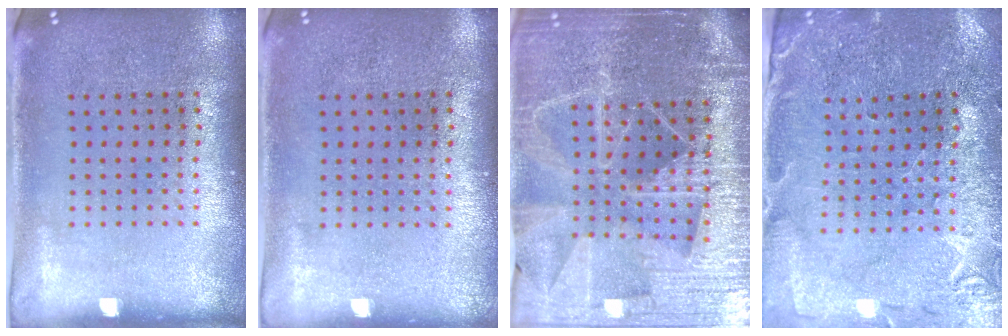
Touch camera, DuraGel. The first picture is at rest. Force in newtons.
{"total": 0.0}
{"total": 5.4, "press": 4.8, "slide": 2.4}
{"total": 0.7, "press": 0.7, "slide": 0.3}